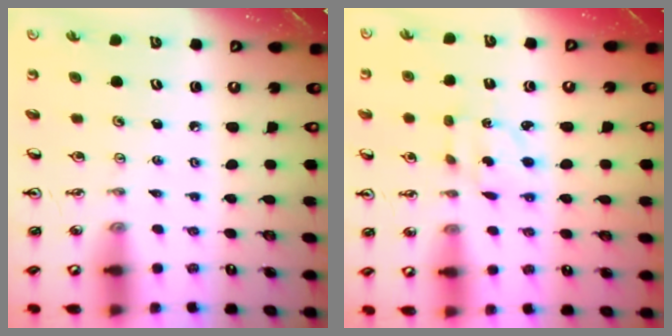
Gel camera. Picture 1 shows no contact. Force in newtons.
{"total": 3.6, "press": 3.5, "slide": 0.9}